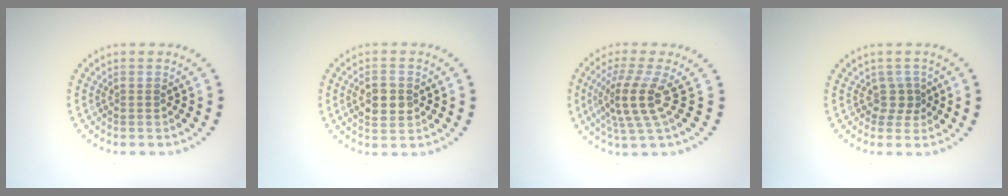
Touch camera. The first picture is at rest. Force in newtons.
{"total": 2.8, "press": 2.8, "slide": 0.1}
{"total": 4.1, "press": 2.9, "slide": 3.0}
{"total": 1.8, "press": 1.1, "slide": 1.4}